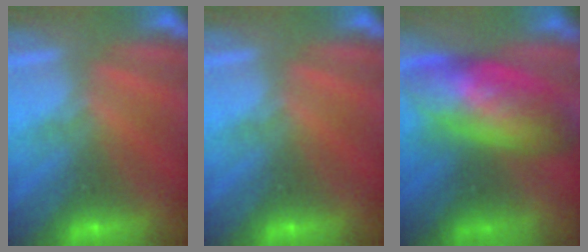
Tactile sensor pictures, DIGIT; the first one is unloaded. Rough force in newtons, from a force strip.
{"total": 0.0}
{"total": 8.2}